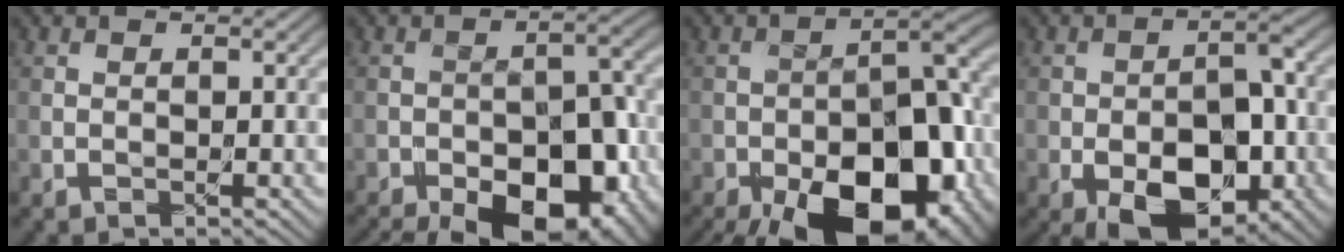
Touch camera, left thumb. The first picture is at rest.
{"total": 16.4, "force": [-9.8, 8.3, 10.2], "torque": [-0.092, -0.009, -0.135]}
{"total": 20.7, "force": [-11.8, 10.5, 13.4], "torque": [-0.173, -0.028, -0.162]}
{"total": 12.0, "force": [-5.4, 6.4, 8.6], "torque": [-0.117, -0.014, -0.090]}